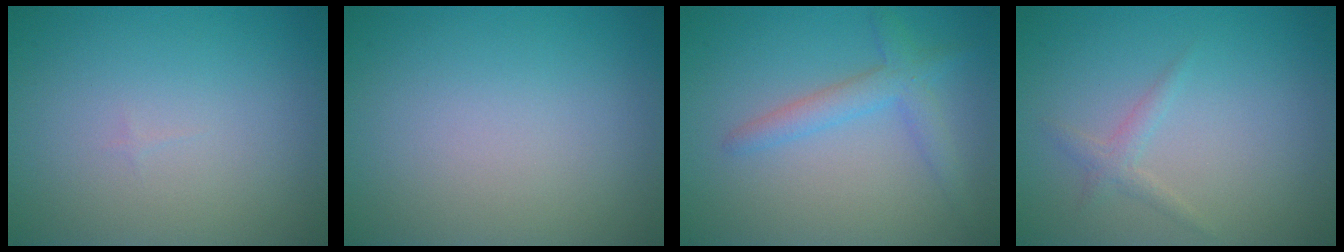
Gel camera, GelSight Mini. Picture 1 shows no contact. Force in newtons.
{"total": 0.0}
{"total": 2.7, "press": 2.7, "slide": 0.0}
{"total": 1.3, "press": 1.3, "slide": 0.0}